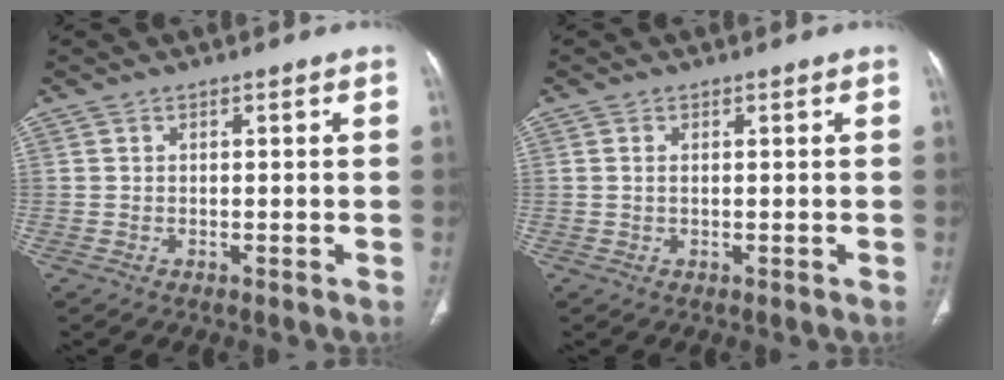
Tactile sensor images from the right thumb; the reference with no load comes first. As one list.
[{"total": 0.8, "force": [0.2, 0.4, 0.7], "torque": [-0.019, 0.002, 0.005]}]